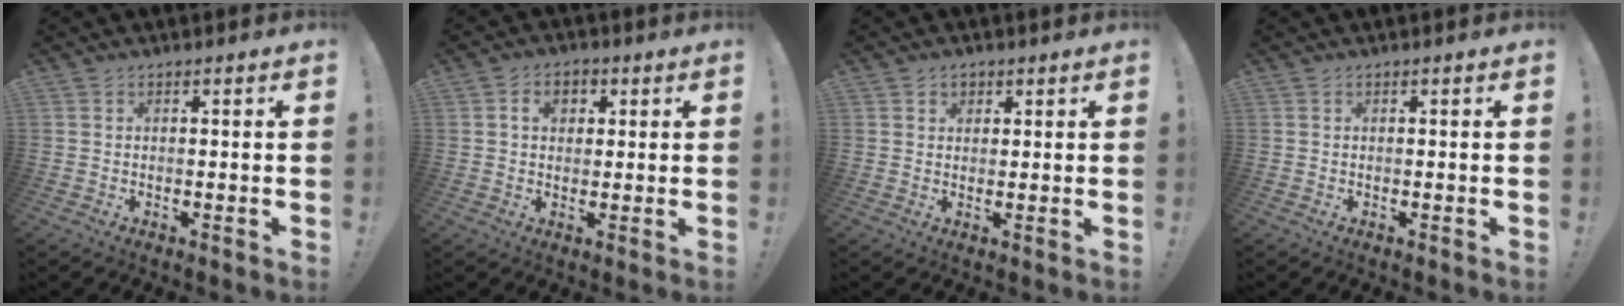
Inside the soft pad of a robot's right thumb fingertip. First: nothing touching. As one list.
[{"total": 5.1, "force": [1.6, 3.9, 2.8], "torque": [-0.032, 0.003, 0.024]}, {"total": 2.1, "force": [1.1, 1.8, 0.5], "torque": [0.003, -0.004, 0.017]}, {"total": 0.0}]